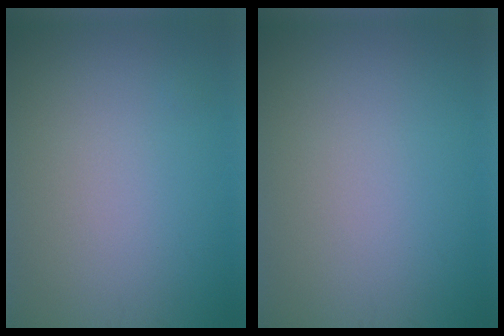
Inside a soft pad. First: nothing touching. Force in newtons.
{"total": 0.0}